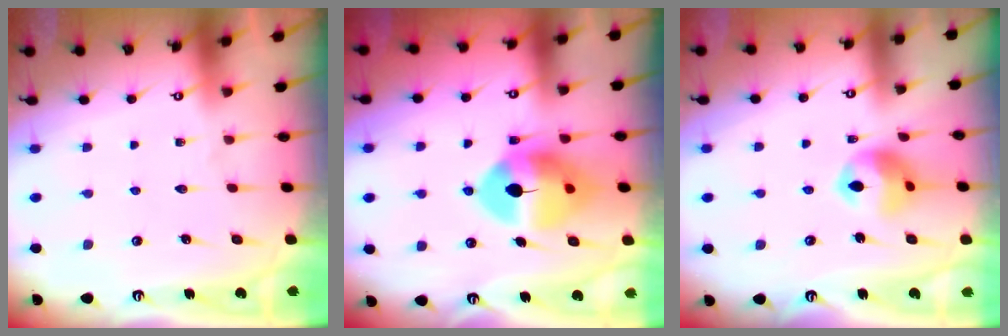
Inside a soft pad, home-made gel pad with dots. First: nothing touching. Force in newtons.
{"total": 12.8, "press": 12.6, "slide": 1.9}
{"total": 10.9, "press": 10.8, "slide": 1.6}